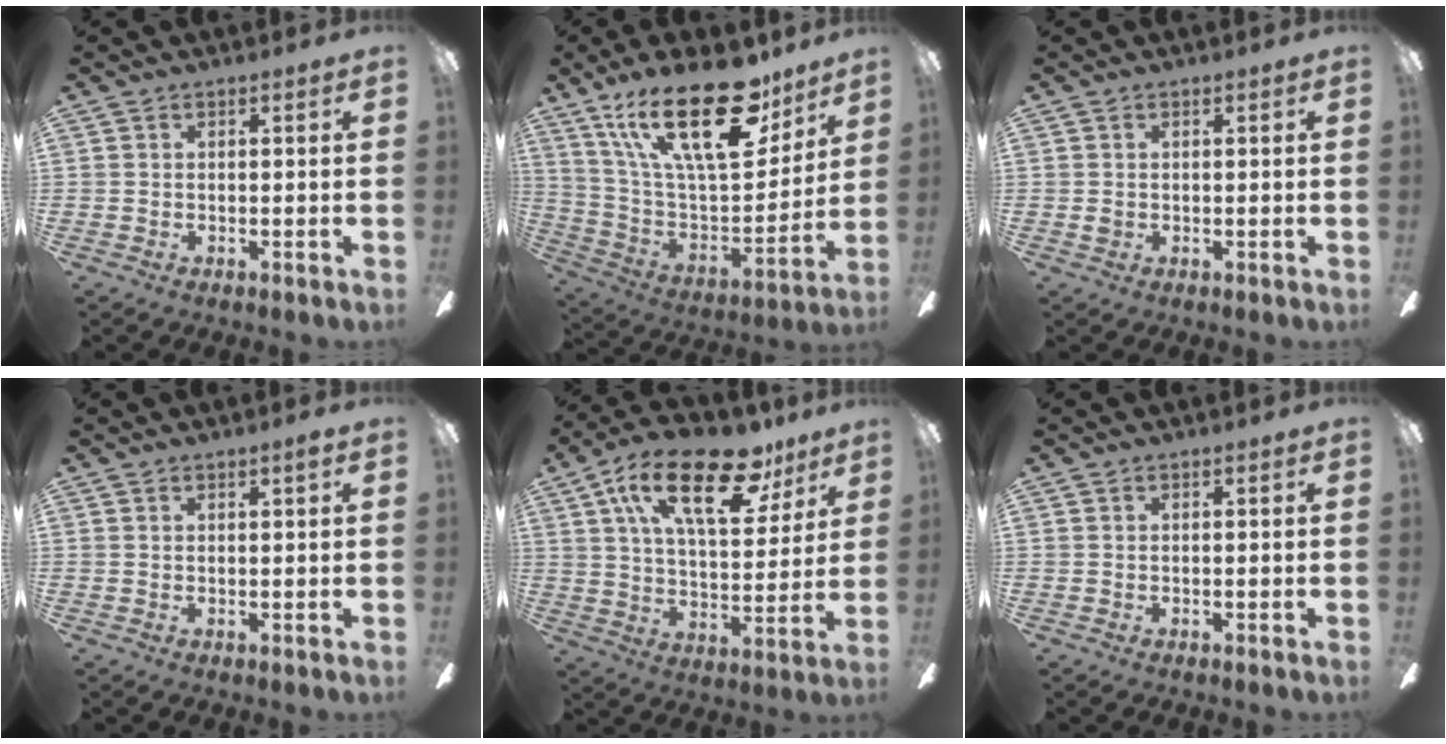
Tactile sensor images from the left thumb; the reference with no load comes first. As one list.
[{"total": 29.1, "force": [16.3, 12.0, 20.9], "torque": [-0.353, -0.094, 0.278]}, {"total": 0.7, "force": [0.2, 0.7, 0.2], "torque": [-0.005, 0.005, 0.002]}, {"total": 1.2, "force": [1.0, 0.0, 0.7], "torque": [-0.006, -0.002, 0.016]}, {"total": 23.7, "force": [13.0, 10.7, 16.7], "torque": [-0.266, -0.052, 0.215]}, {"total": 0.0}]